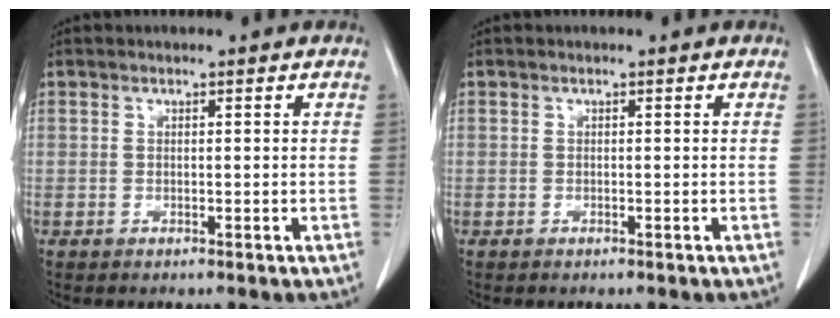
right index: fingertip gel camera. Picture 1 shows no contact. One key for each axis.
{"total": 0.0}